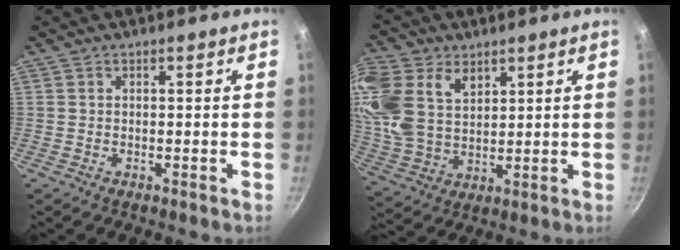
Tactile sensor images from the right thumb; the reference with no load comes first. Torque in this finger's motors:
{"motor_torque": [-0.11, 0.89, 0.54, 0.63, 0.17]}